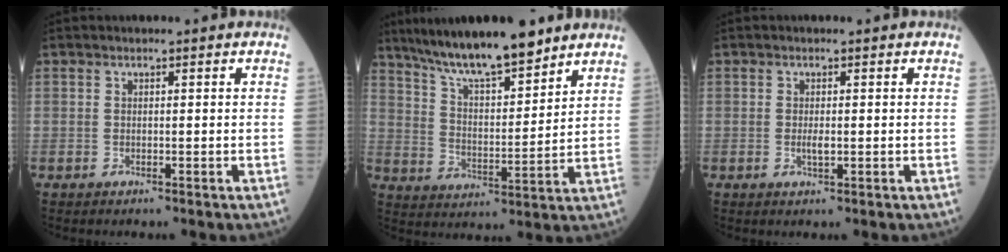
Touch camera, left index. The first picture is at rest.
{"total": 14.2, "force": [11.7, 2.3, 7.6], "torque": [-0.129, 0.006, 0.206]}
{"total": 1.3, "force": [-0.2, 0.4, 1.2], "torque": [-0.023, -0.004, -0.002]}